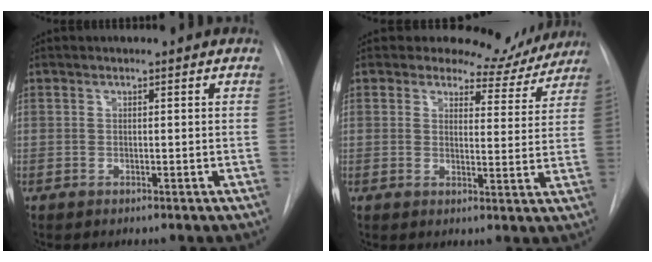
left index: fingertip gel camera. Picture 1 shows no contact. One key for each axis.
{"total": 8.5, "fx": 7.8, "fy": 3.2, "fz": -0.1, "tx": 0.024, "ty": -0.023, "tz": 0.079}